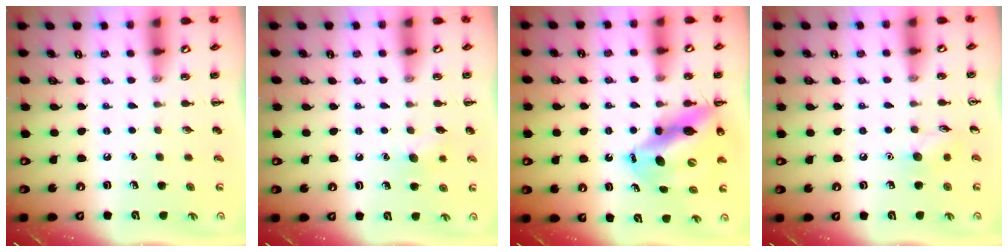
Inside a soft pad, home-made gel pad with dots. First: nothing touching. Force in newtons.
{"total": 7.1, "press": 6.9, "slide": 1.9}
{"total": 15.3, "press": 14.5, "slide": 4.7}
{"total": 6.1, "press": 5.9, "slide": 1.4}